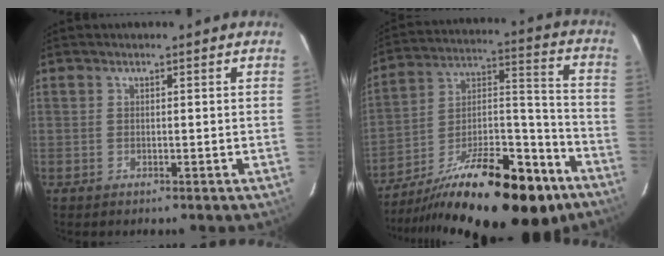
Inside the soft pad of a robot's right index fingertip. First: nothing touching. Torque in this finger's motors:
{"motor_torque": [1.00, -1.14, 1.05, 0.21]}